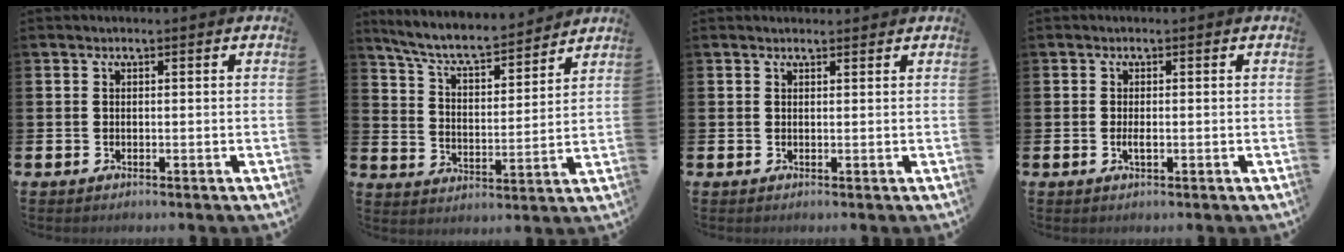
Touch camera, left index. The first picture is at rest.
{"total": 7.7, "force": [7.1, 1.4, 2.7], "torque": [-0.085, -0.050, 0.122]}
{"total": 0.8, "force": [0.8, 0.2, 0.2], "torque": [0.005, 0.000, 0.012]}
{"total": 1.0, "force": [0.0, 0.3, 1.0], "torque": [-0.019, 0.001, -0.002]}